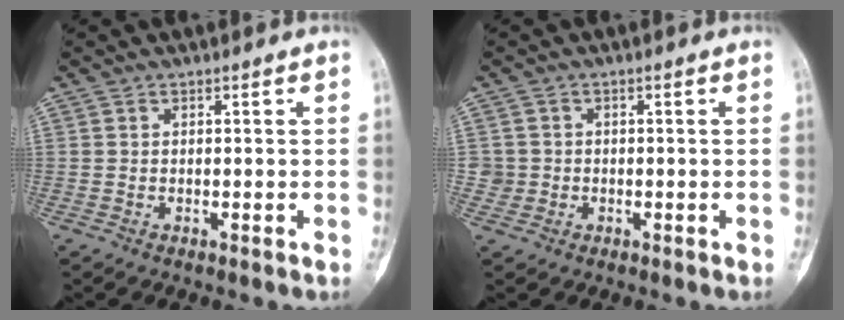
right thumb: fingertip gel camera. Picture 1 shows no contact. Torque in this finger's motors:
{"motor_torque": [0.34, 0.01, -0.07, 0.04, 0.00]}